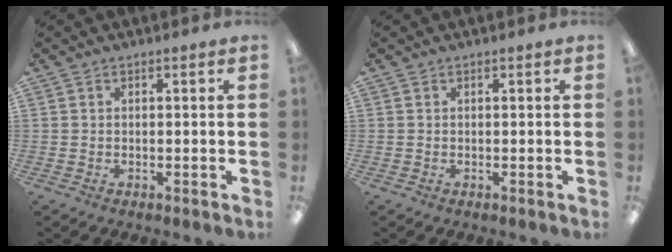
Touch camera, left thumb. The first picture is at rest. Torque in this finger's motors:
{"motor_torque": [0.00, 0.00, 0.08, 0.08, 0.00]}